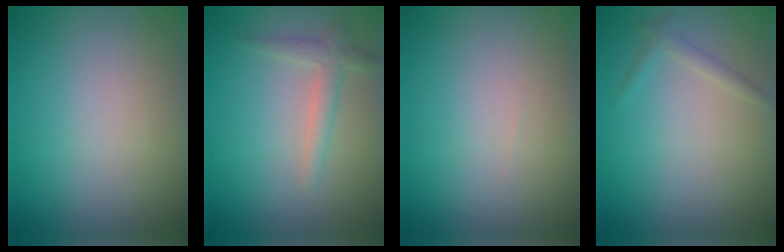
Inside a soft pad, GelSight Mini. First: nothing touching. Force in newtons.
{"total": 2.0, "press": 2.0, "slide": 0.2}
{"total": 0.0}
{"total": 1.1, "press": 1.1, "slide": 0.1}